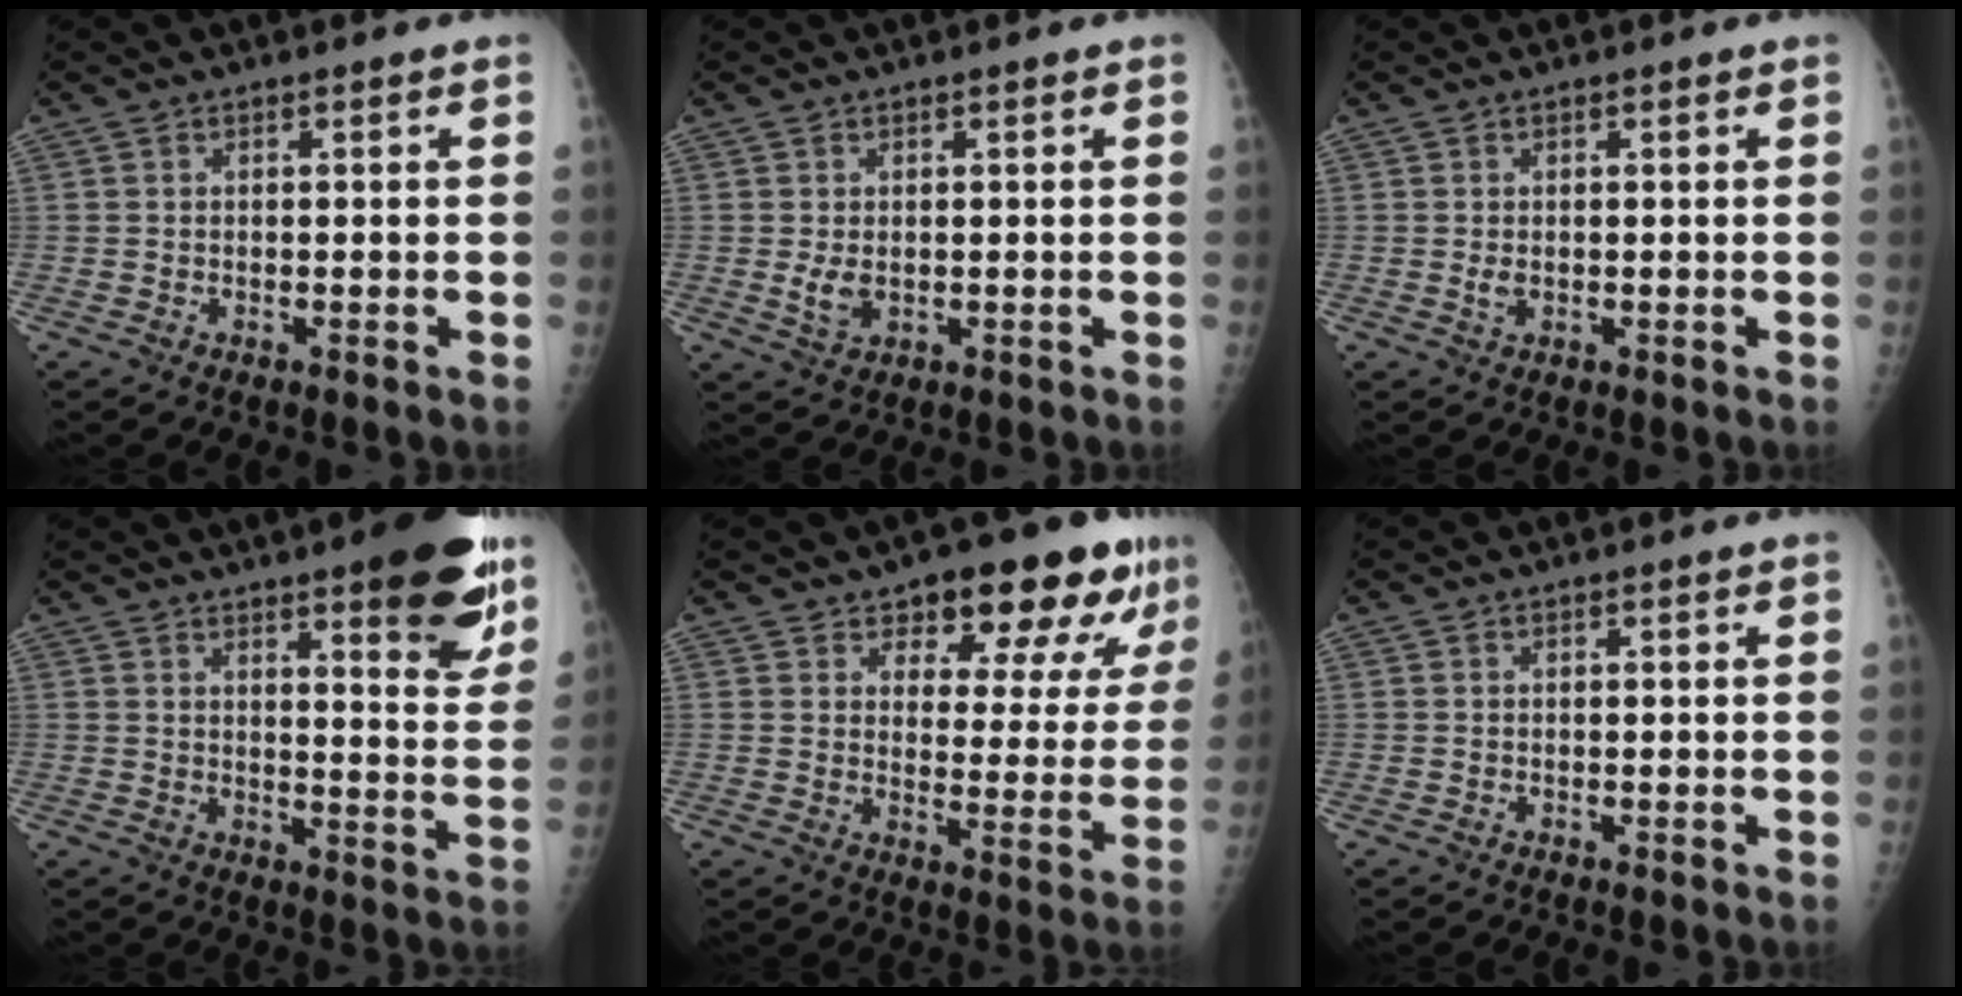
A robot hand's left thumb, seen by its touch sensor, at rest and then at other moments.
{"total": 3.1, "force": [0.3, 1.8, 2.5], "torque": [-0.041, -0.009, 0.012]}
{"total": 1.6, "force": [0.3, 0.8, 1.3], "torque": [-0.021, -0.003, 0.008]}
{"total": 15.2, "force": [9.0, 3.8, 11.6], "torque": [-0.115, -0.049, 0.119]}
{"total": 16.9, "force": [10.5, 7.6, 10.8], "torque": [-0.089, -0.036, 0.148]}
{"total": 0.0}